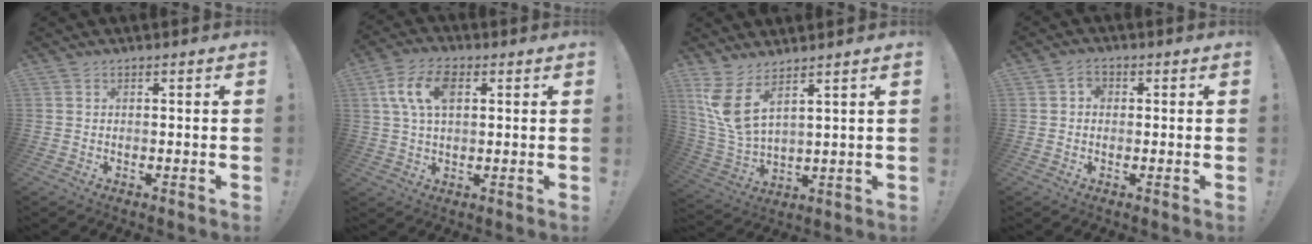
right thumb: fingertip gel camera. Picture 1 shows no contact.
{"total": 10.6, "force": [3.1, 6.1, 8.0], "torque": [-0.150, 0.007, 0.057]}
{"total": 9.2, "force": [5.7, 3.3, 6.5], "torque": [-0.146, -0.046, 0.110]}
{"total": 2.8, "force": [-0.1, 2.3, 1.6], "torque": [-0.018, 0.004, -0.003]}